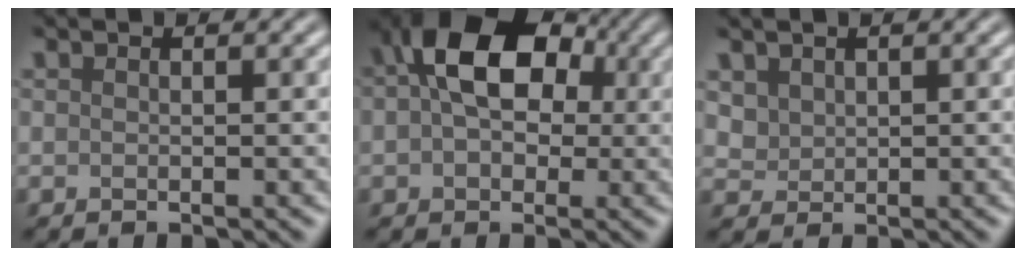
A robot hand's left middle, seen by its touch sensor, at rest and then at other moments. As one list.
[{"total": 10.5, "force": [2.1, 7.0, 7.6], "torque": [-0.113, 0.027, 0.019]}, {"total": 1.5, "force": [0.8, 1.2, 0.4], "torque": [-0.016, -0.012, 0.029]}]